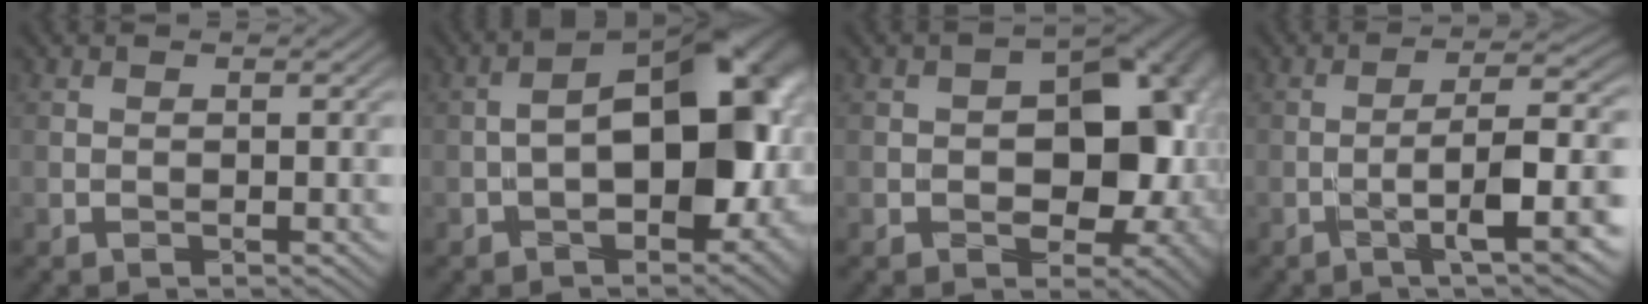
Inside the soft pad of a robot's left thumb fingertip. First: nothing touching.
{"total": 13.3, "force": [-1.1, 7.2, 11.1], "torque": [-0.129, 0.009, -0.020]}
{"total": 14.0, "force": [-0.4, 9.4, 10.4], "torque": [-0.094, -0.011, 0.010]}
{"total": 7.0, "force": [-2.6, 0.8, 6.5], "torque": [-0.103, 0.016, -0.045]}